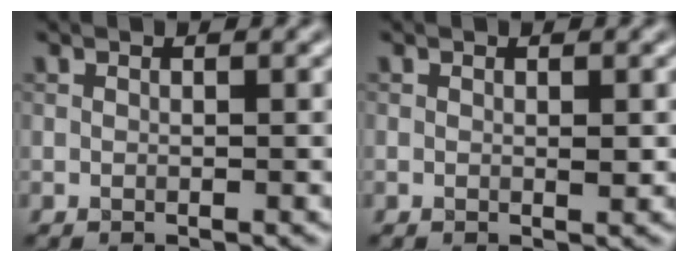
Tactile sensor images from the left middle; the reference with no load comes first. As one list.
[{"total": 0.7, "force": [0.0, 0.4, 0.6], "torque": [-0.007, -0.002, 0.000]}]